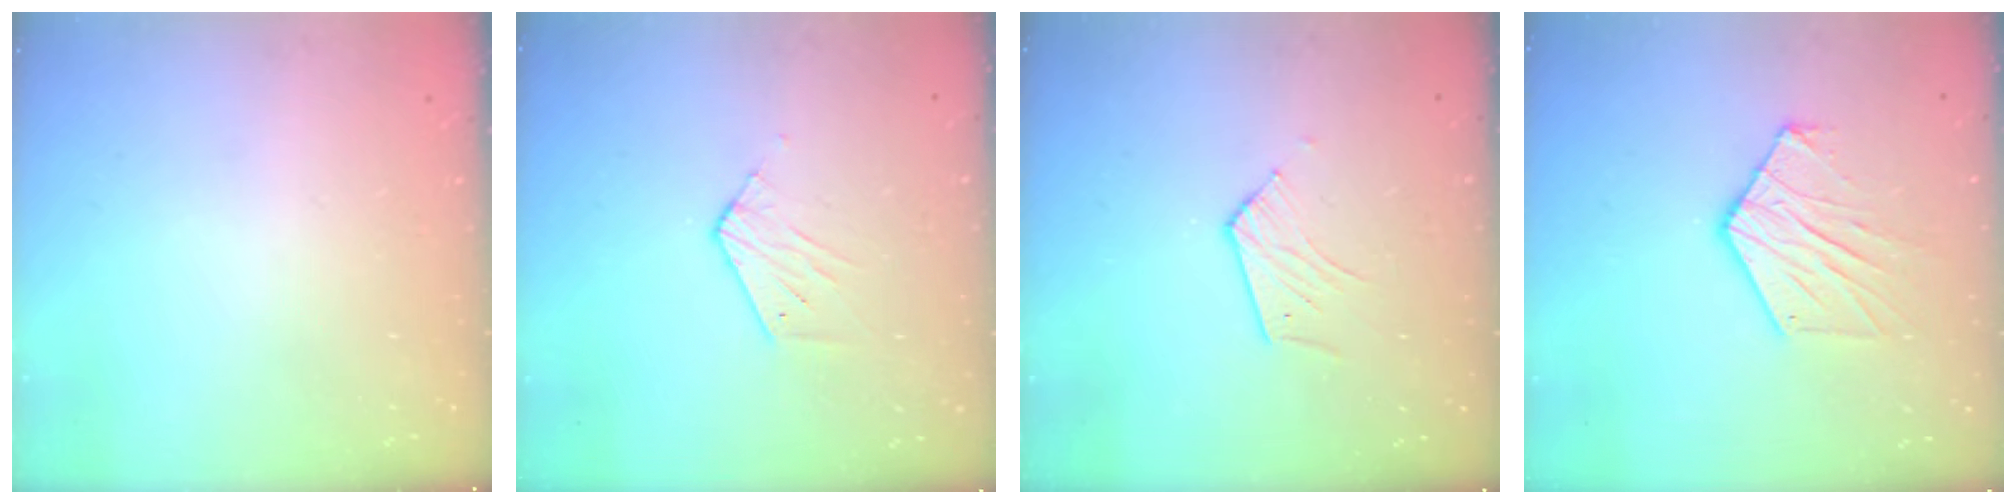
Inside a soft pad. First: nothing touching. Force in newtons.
{"total": 4.9, "press": 4.8, "slide": 0.4}
{"total": 4.7, "press": 4.7, "slide": 0.4}
{"total": 11.4, "press": 11.3, "slide": 0.9}